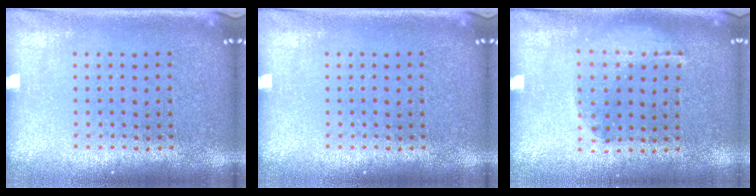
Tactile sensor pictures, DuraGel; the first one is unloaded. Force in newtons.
{"total": 0.0}
{"total": 1.1, "press": 1.1, "slide": 0.1}